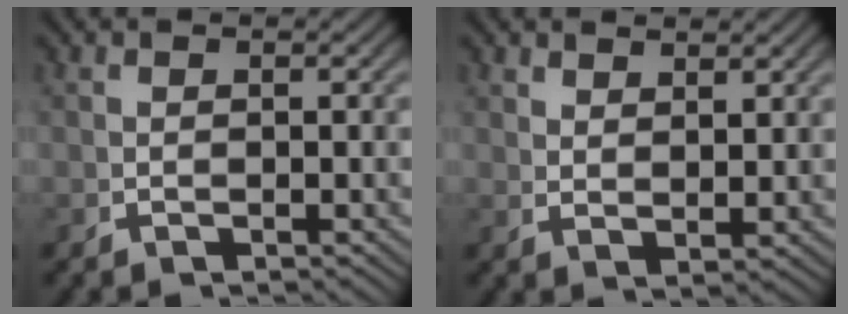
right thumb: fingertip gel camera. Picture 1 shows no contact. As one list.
[{"total": 2.3, "force": [2.1, 0.0, 0.7], "torque": [-0.007, 0.002, 0.046]}]